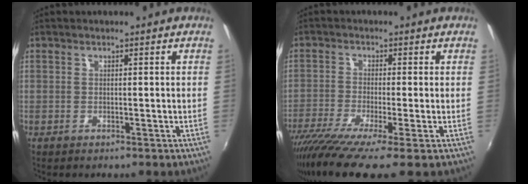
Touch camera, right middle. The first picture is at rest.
{"total": 8.5, "force": [-6.9, -0.9, 4.9], "torque": [-0.113, -0.038, -0.130]}